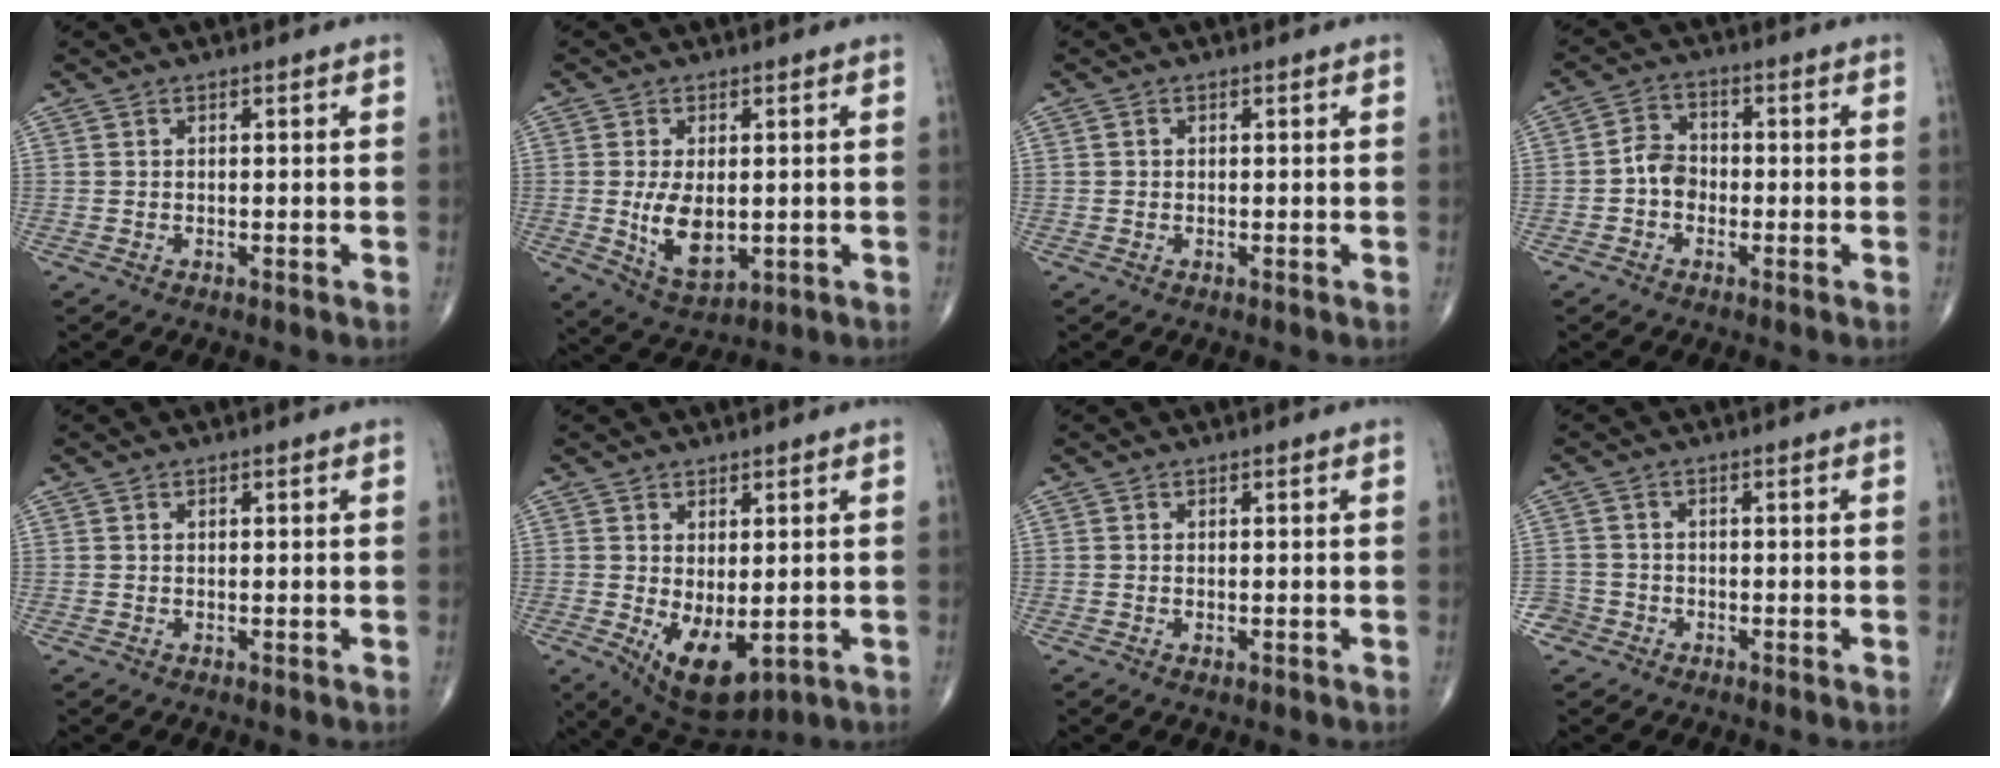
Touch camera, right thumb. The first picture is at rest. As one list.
[{"total": 8.5, "force": [-0.4, 4.7, 7.1], "torque": [-0.117, -0.016, 0.006]}, {"total": 0.5, "force": [0.0, 0.5, 0.2], "torque": [0.000, 0.001, 0.001]}, {"total": 4.6, "force": [-1.2, 3.7, 2.5], "torque": [-0.026, 0.021, -0.032]}, {"total": 0.0}, {"total": 9.2, "force": [-1.5, 4.6, 7.8], "torque": [-0.114, -0.013, -0.003]}, {"total": 0.7, "force": [-0.2, 0.4, 0.6], "torque": [-0.009, -0.001, -0.002]}, {"total": 2.7, "force": [-1.5, 2.1, -0.4], "torque": [0.018, 0.011, -0.034]}]